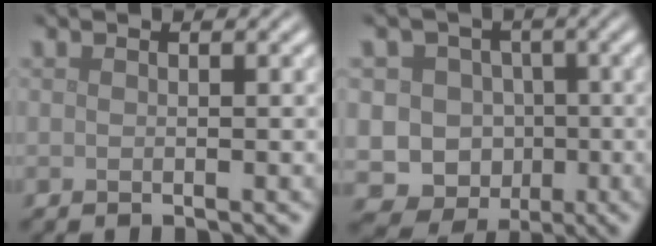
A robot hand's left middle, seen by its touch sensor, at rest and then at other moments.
{"total": 9.6, "force": [-2.1, 8.9, 2.8], "torque": [-0.033, 0.014, -0.071]}